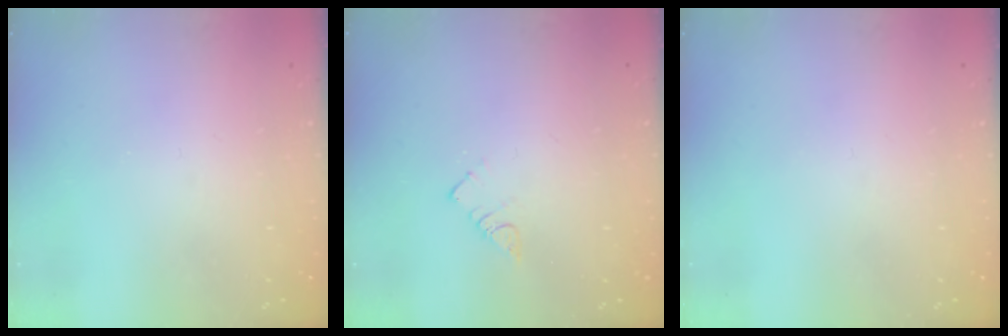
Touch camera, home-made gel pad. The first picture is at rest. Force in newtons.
{"total": 3.6, "press": 3.6, "slide": 0.2}
{"total": 0.0}